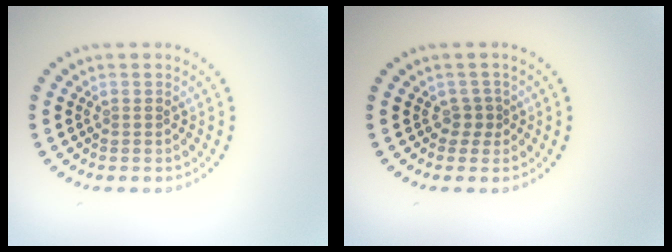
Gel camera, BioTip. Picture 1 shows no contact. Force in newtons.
{"total": 1.2, "press": 0.8, "slide": 0.8}